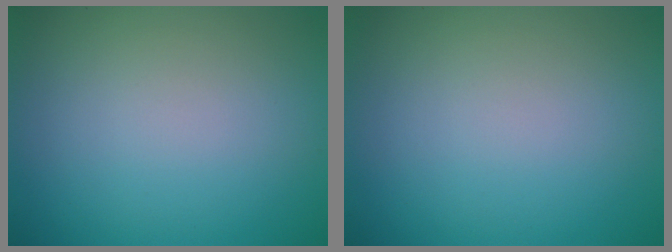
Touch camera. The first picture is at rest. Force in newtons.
{"total": 0.0}